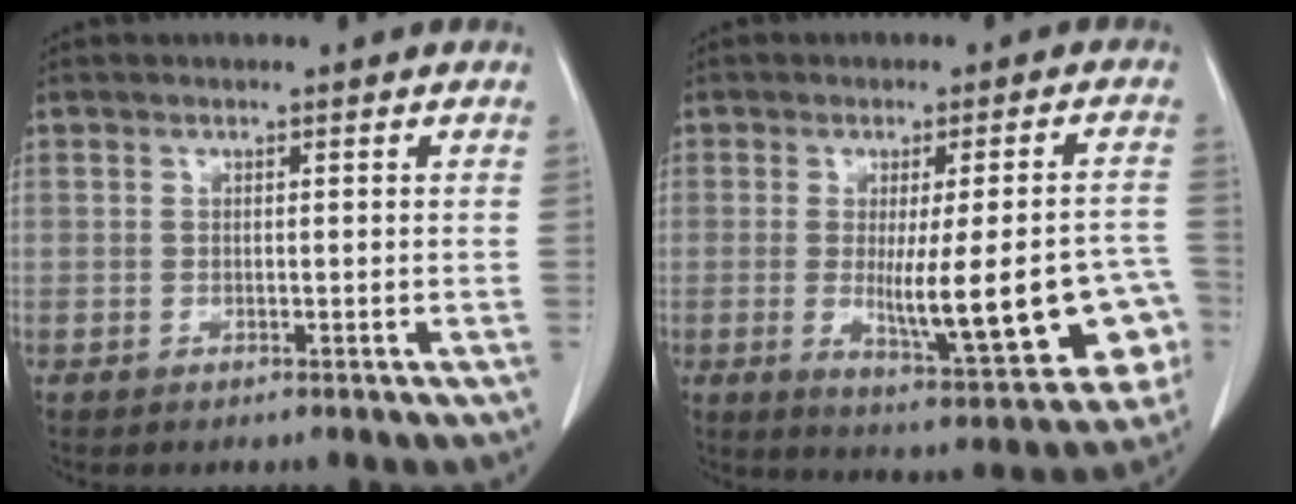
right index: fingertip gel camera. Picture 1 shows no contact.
{"total": 16.6, "force": [-3.6, 2.8, 16.0], "torque": [-0.169, 0.005, -0.027]}